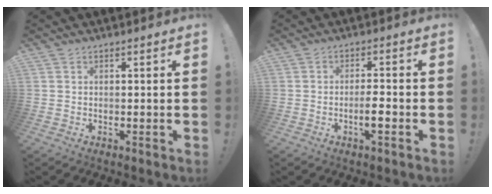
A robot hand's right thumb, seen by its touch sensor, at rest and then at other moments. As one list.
[{"total": 4.7, "force": [-1.8, 1.1, 4.1], "torque": [-0.062, 0.005, -0.032]}]